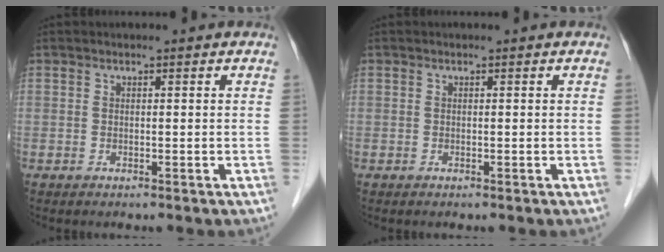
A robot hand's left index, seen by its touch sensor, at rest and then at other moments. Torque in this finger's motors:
{"motor_torque": [0.00, 0.00, 0.00, 0.00]}